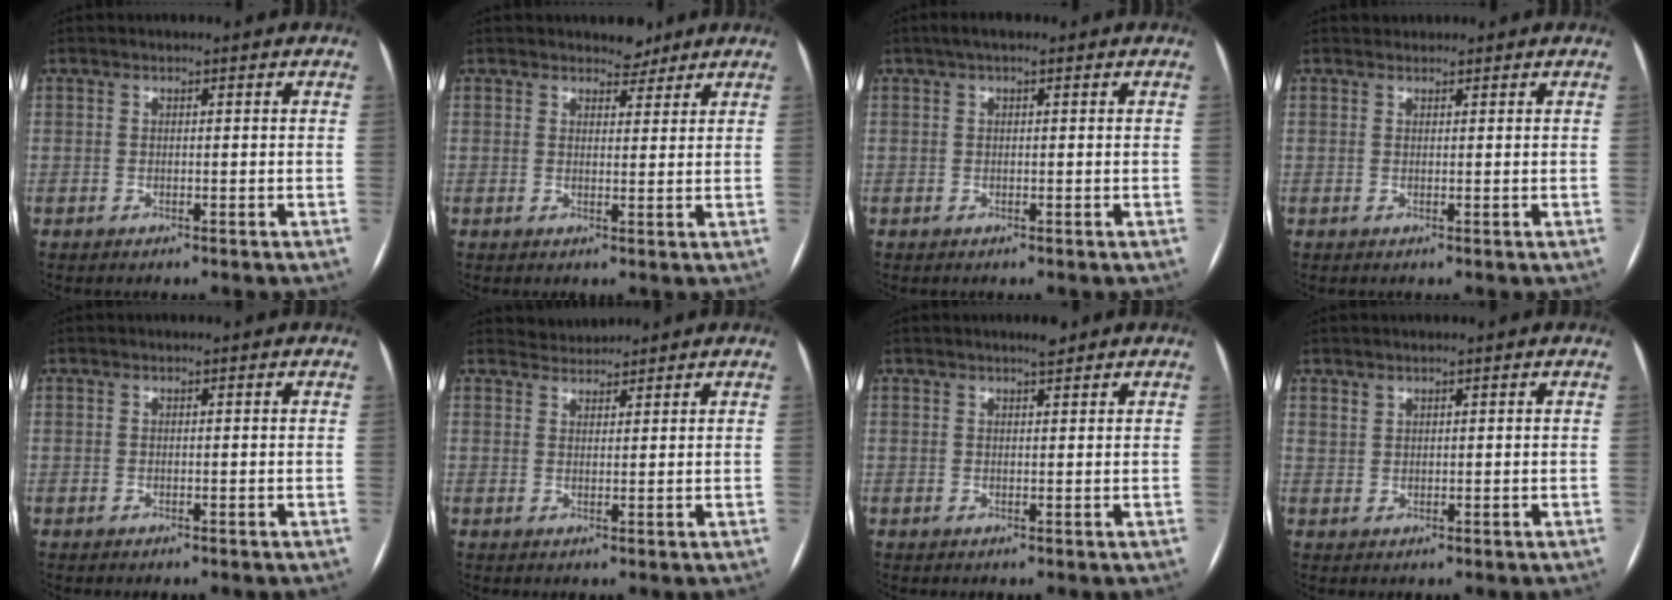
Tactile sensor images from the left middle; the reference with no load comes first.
{"total": 2.8, "force": [2.4, 1.4, 0.5], "torque": [-0.002, -0.002, 0.033]}
{"total": 2.5, "force": [1.5, 0.7, 1.9], "torque": [-0.037, 0.026, 0.024]}
{"total": 0.9, "force": [0.8, 0.4, -0.2], "torque": [-0.001, 0.010, 0.013]}
{"total": 0.0}
{"total": 2.3, "force": [2.2, 0.3, -0.6], "torque": [0.003, 0.013, 0.043]}
{"total": 1.8, "force": [1.4, 0.3, 1.0], "torque": [-0.021, 0.003, 0.023]}
{"total": 1.0, "force": [0.9, 0.3, 0.0], "torque": [0.002, -0.001, 0.017]}